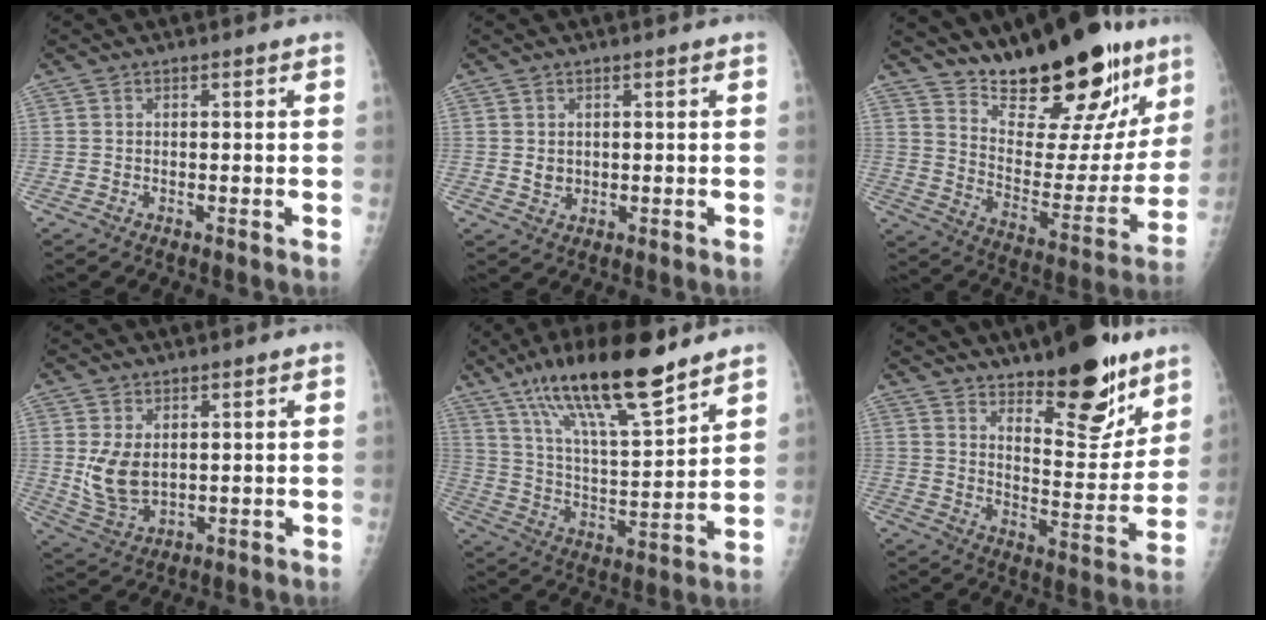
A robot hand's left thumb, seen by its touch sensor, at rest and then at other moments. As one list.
[{"total": 2.1, "force": [0.4, 1.7, 1.0], "torque": [-0.011, -0.004, 0.013]}, {"total": 28.7, "force": [22.0, 9.3, 15.9], "torque": [-0.211, -0.115, 0.330]}, {"total": 7.7, "force": [1.3, 5.0, 5.7], "torque": [-0.099, -0.017, 0.041]}, {"total": 19.9, "force": [14.1, 4.1, 13.5], "torque": [-0.215, -0.065, 0.250]}, {"total": 18.0, "force": [12.4, 6.3, 11.4], "torque": [-0.112, -0.096, 0.192]}]